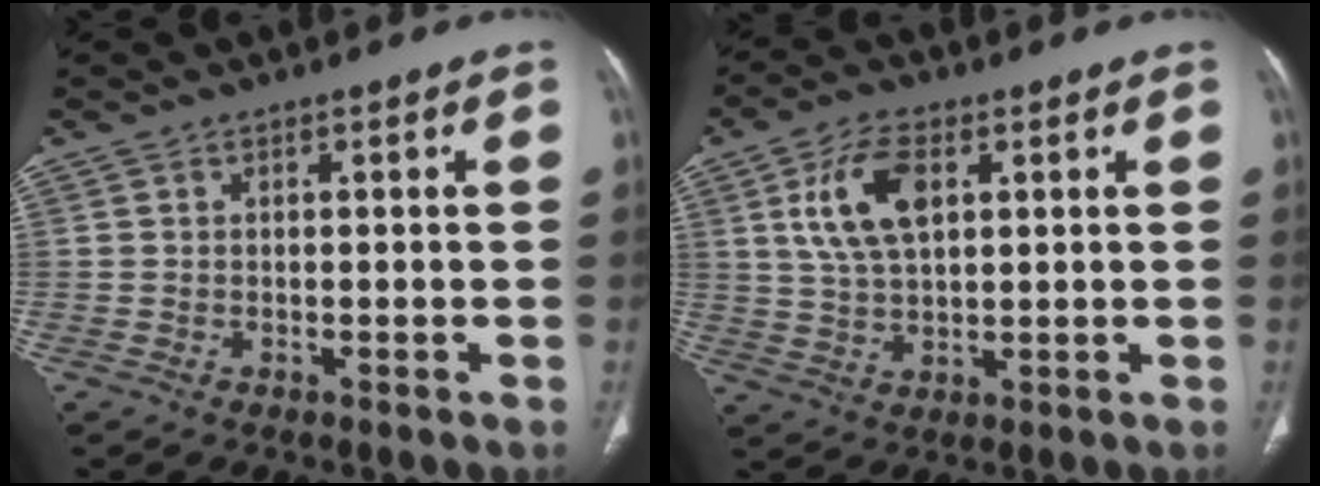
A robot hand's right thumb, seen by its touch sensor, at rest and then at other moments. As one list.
[{"total": 10.4, "force": [3.4, 5.4, 8.2], "torque": [-0.156, -0.003, 0.067]}]